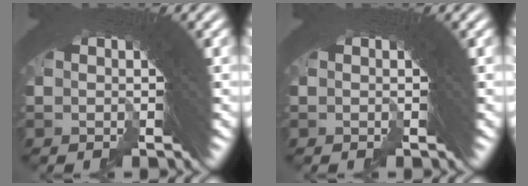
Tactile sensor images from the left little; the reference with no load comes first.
{"total": 0.0}